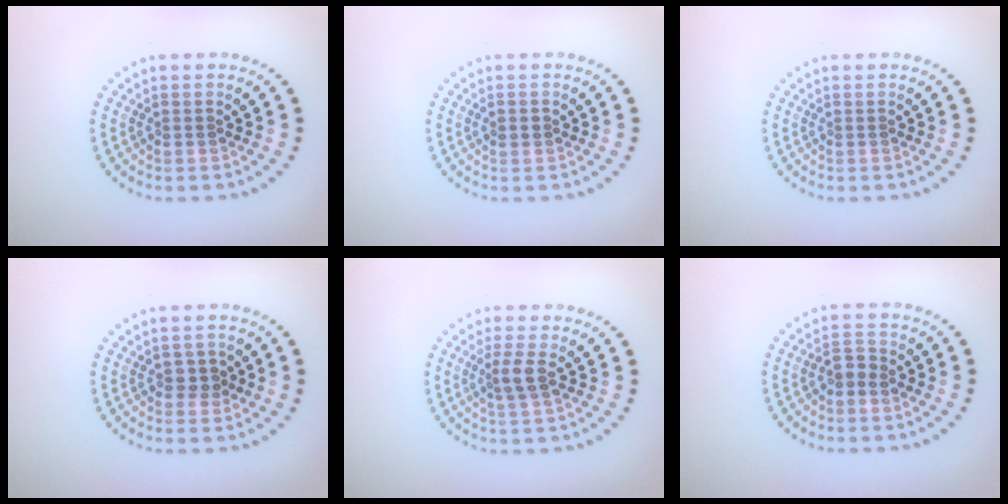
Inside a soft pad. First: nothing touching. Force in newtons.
{"total": 1.2, "press": 1.2, "slide": 0.0}
{"total": 0.0}
{"total": 1.2, "press": 1.2, "slide": 0.3}
{"total": 2.1, "press": 1.7, "slide": 1.2}
{"total": 1.6, "press": 1.5, "slide": 0.5}